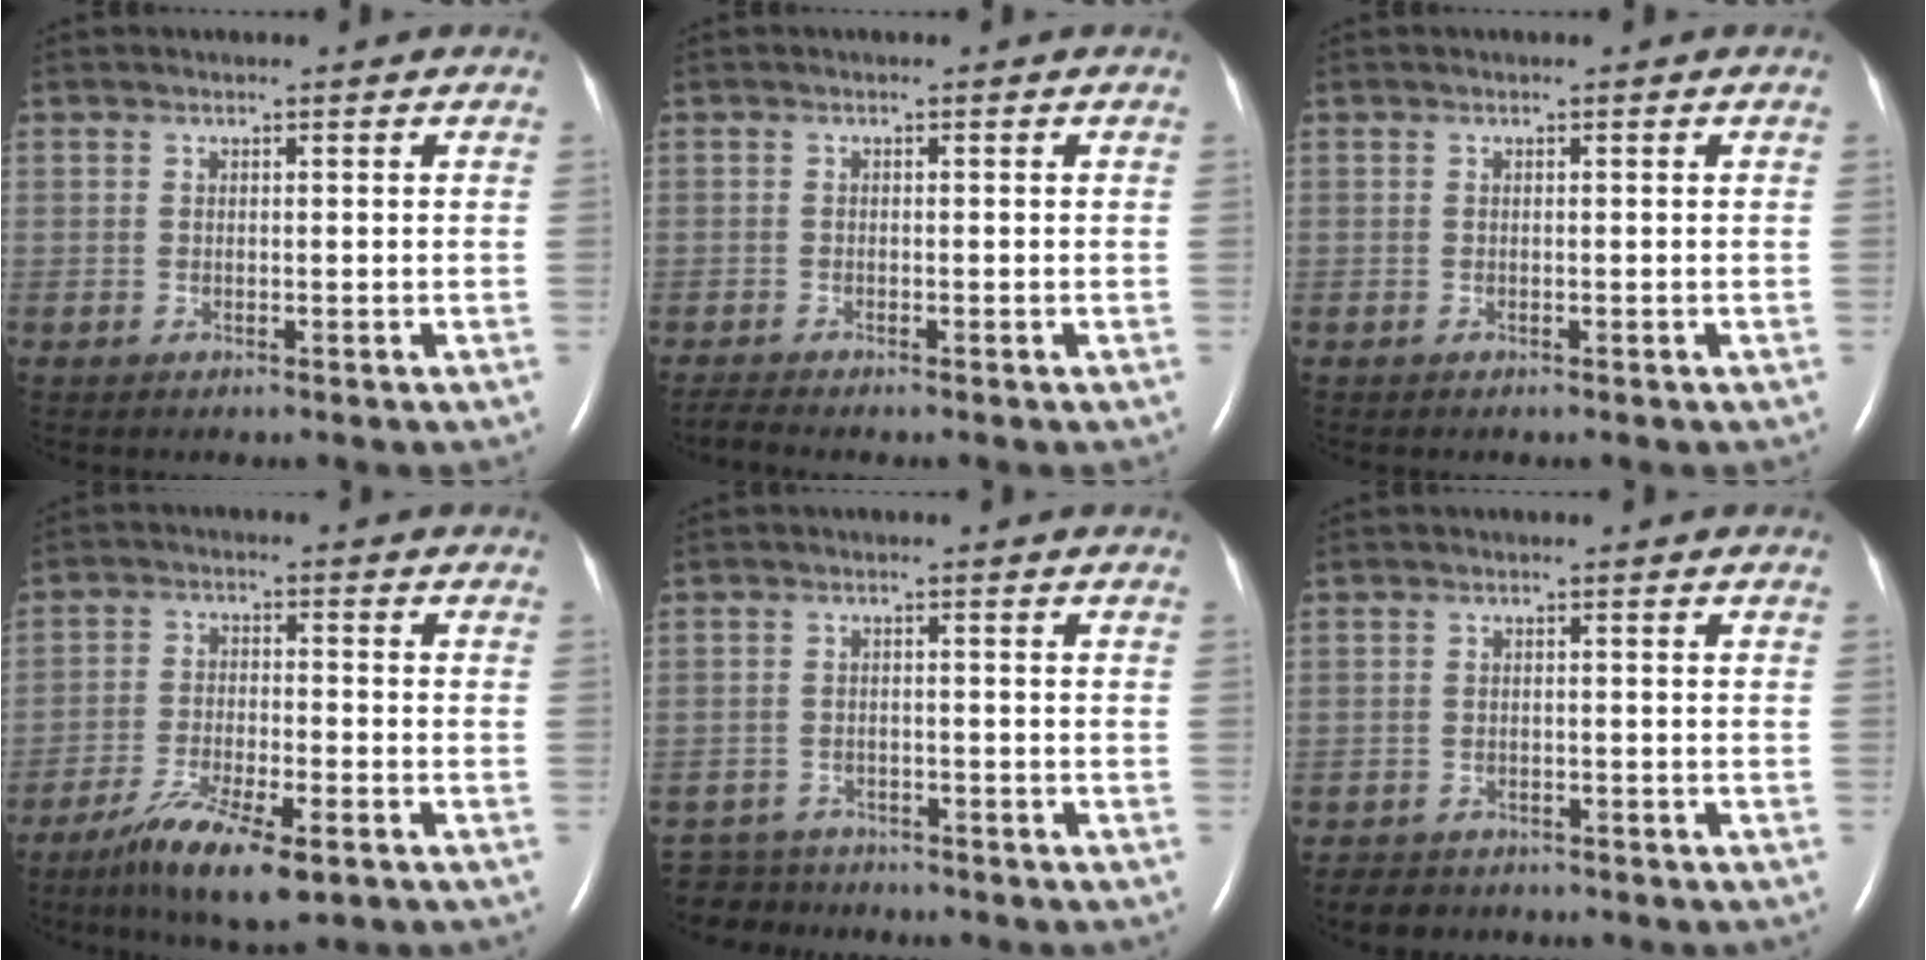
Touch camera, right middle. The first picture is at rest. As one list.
[{"total": 1.3, "force": [-1.2, -0.3, 0.3], "torque": [-0.014, -0.006, -0.024]}, {"total": 0.0}, {"total": 10.0, "force": [-6.3, 1.9, 7.6], "torque": [-0.145, -0.022, -0.105]}, {"total": 5.9, "force": [-5.5, 2.1, -0.2], "torque": [0.007, -0.001, -0.087]}, {"total": 3.8, "force": [-3.2, 2.0, 0.3], "torque": [-0.011, 0.002, -0.044]}]